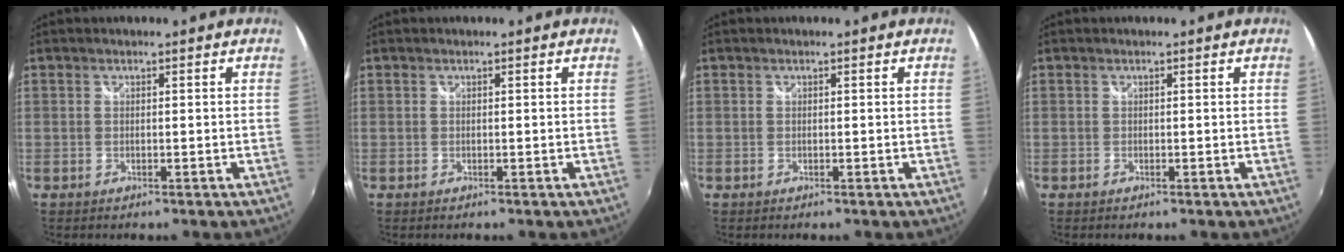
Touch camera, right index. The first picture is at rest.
{"total": 0.0}
{"total": 0.0}
{"total": 0.0}